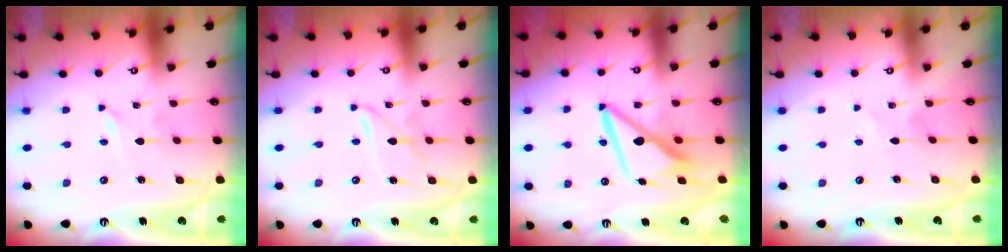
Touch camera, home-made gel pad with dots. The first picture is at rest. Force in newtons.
{"total": 2.9, "press": 2.9, "slide": 0.3}
{"total": 9.3, "press": 9.3, "slide": 0.5}
{"total": 3.3, "press": 3.3, "slide": 0.5}